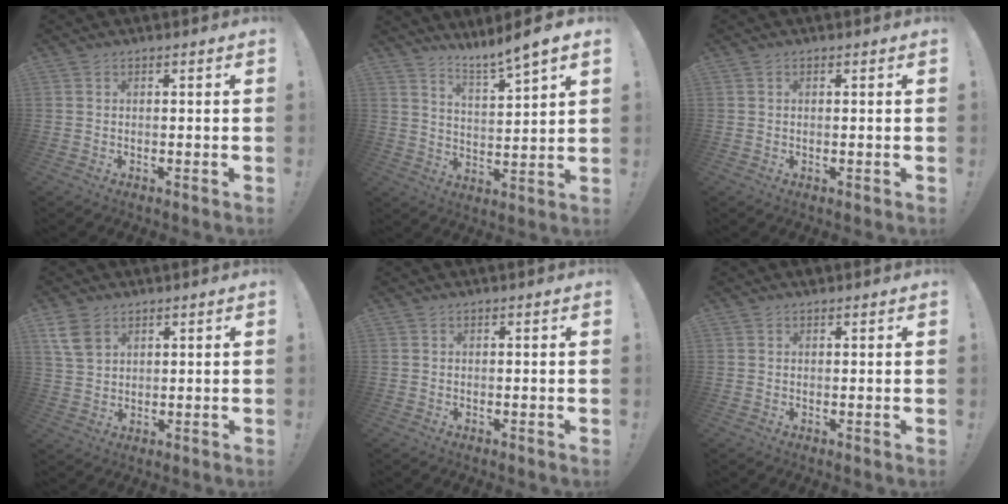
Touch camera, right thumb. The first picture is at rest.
{"total": 7.0, "force": [6.1, -0.5, 3.3], "torque": [-0.052, -0.052, 0.101]}
{"total": 0.6, "force": [0.3, 0.1, 0.5], "torque": [-0.004, -0.002, 0.004]}
{"total": 7.4, "force": [4.2, 4.6, 3.9], "torque": [-0.074, -0.010, 0.082]}
{"total": 0.0}
{"total": 0.9, "force": [0.7, 0.5, 0.2], "torque": [0.004, -0.003, 0.013]}